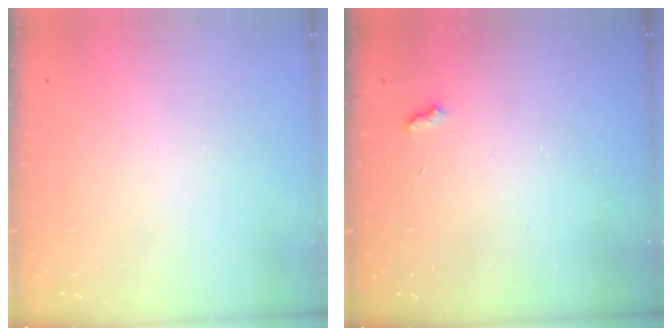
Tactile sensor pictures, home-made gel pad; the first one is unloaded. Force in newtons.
{"total": 2.8, "press": 2.7, "slide": 0.5}